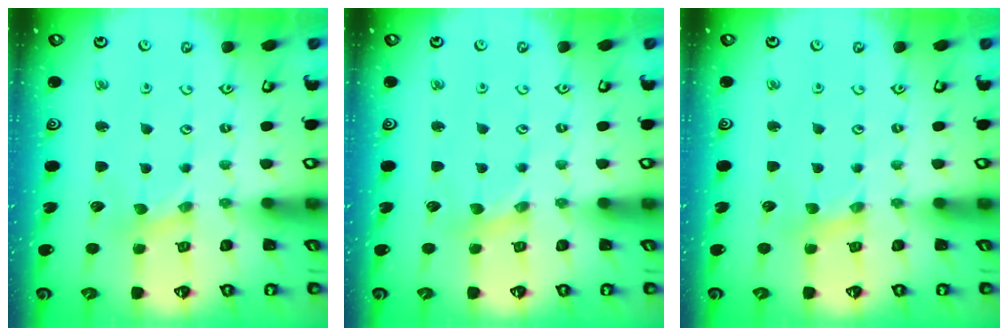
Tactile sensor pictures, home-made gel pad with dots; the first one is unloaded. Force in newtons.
{"total": 1.7, "press": 1.7, "slide": 0.3}
{"total": 0.6, "press": 0.6, "slide": 0.1}